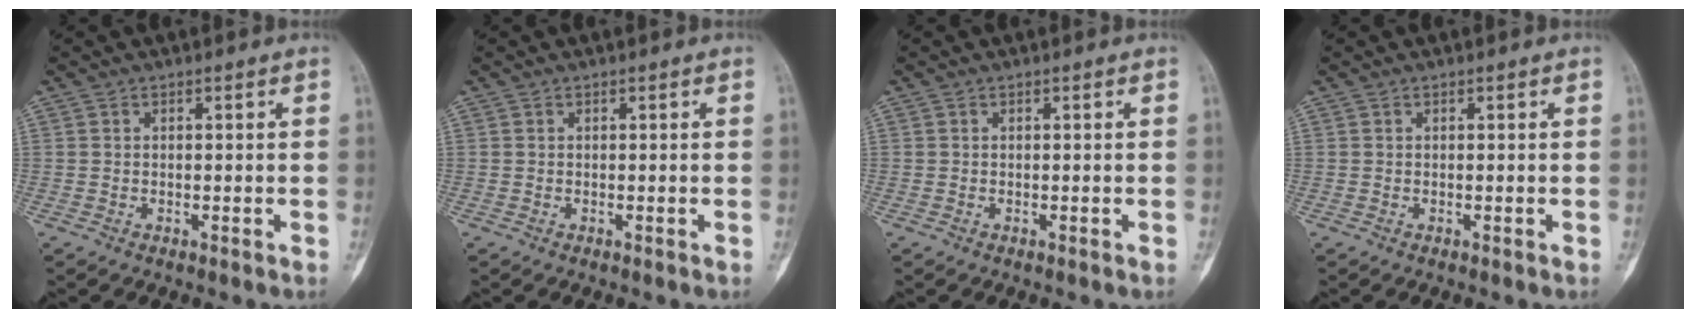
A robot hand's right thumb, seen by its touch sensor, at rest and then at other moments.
{"total": 0.0}
{"total": 0.0}
{"total": 0.0}